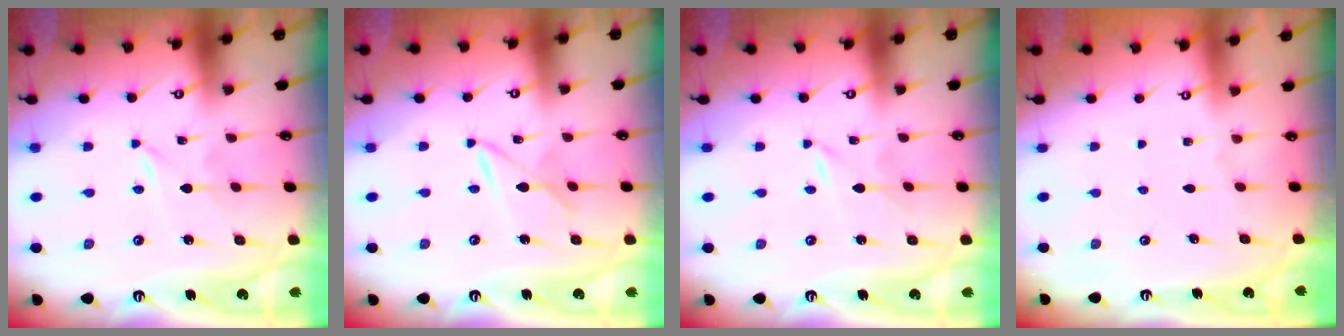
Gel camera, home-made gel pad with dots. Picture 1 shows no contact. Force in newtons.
{"total": 3.5, "press": 3.5, "slide": 0.4}
{"total": 0.0}
{"total": 0.0}